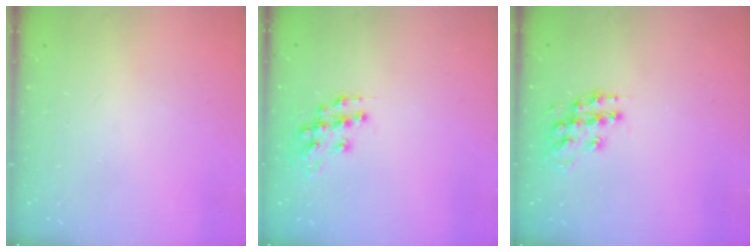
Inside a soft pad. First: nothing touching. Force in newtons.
{"total": 11.5, "press": 11.5, "slide": 0.7}
{"total": 13.8, "press": 13.7, "slide": 0.8}